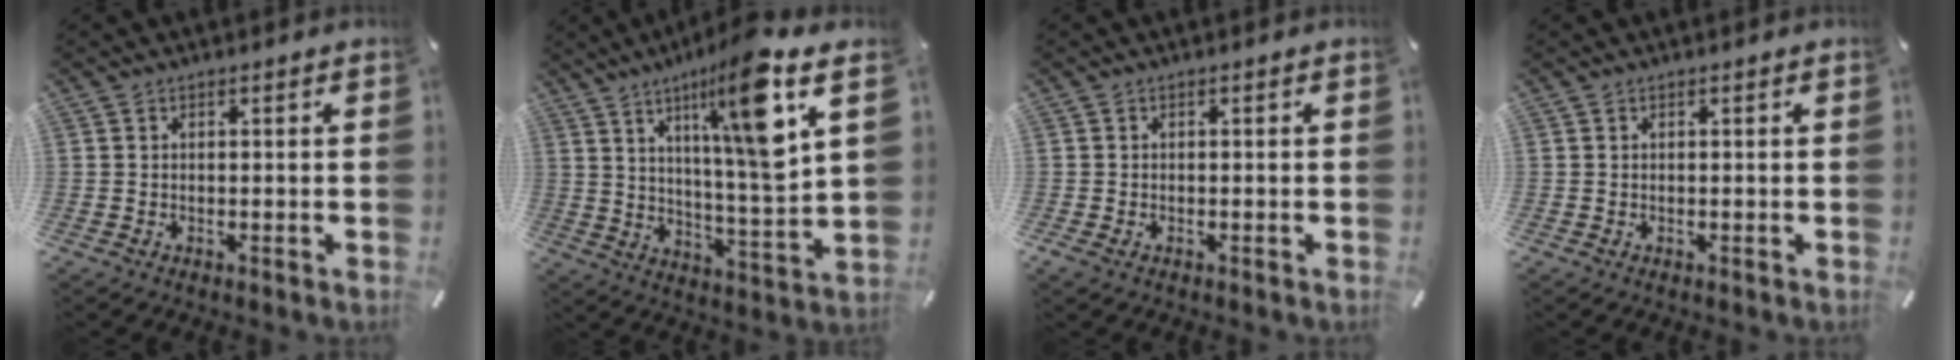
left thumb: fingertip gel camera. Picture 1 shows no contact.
{"total": 17.5, "force": [9.1, 2.7, 14.7], "torque": [-0.239, -0.044, 0.135]}
{"total": 0.8, "force": [-0.4, 0.5, 0.4], "torque": [-0.008, 0.001, -0.008]}
{"total": 0.0}